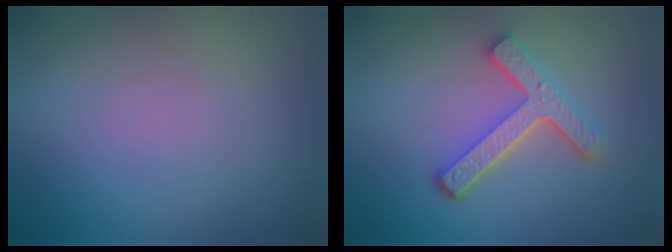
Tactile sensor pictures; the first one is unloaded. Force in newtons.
{"total": 4.7, "press": 3.6, "slide": 3.1}